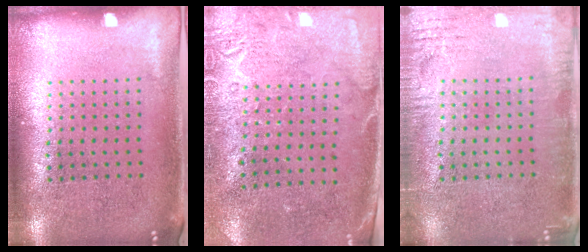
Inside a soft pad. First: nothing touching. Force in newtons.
{"total": 2.7, "press": 2.3, "slide": 1.5}
{"total": 3.0, "press": 3.0, "slide": 0.2}